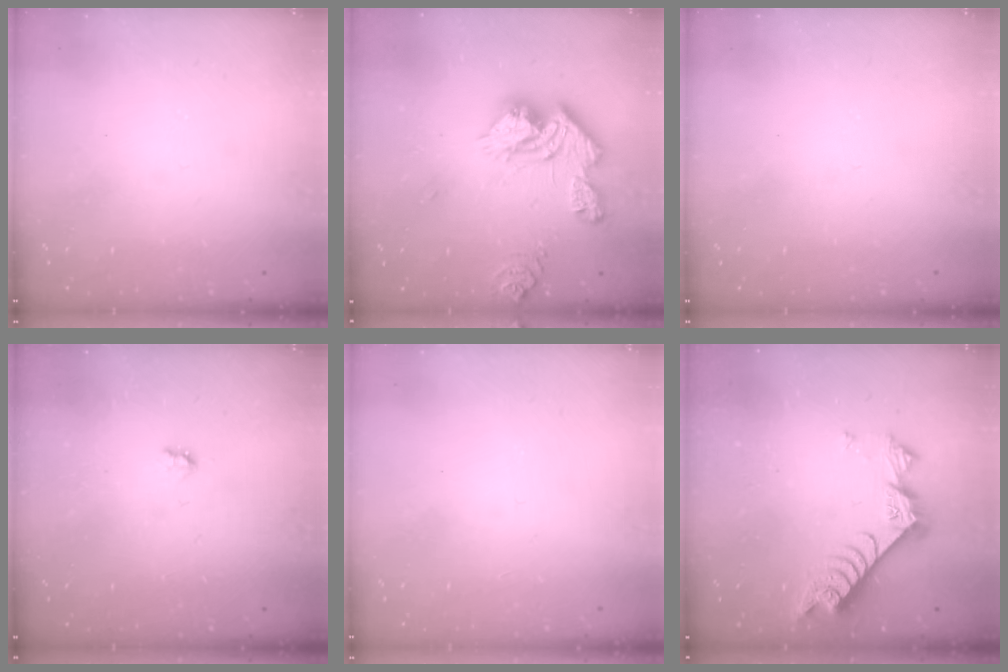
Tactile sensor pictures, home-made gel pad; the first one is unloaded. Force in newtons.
{"total": 18.7, "press": 18.6, "slide": 1.9}
{"total": 0.0}
{"total": 1.9, "press": 1.9, "slide": 0.3}
{"total": 0.0}
{"total": 7.9, "press": 7.9, "slide": 0.7}